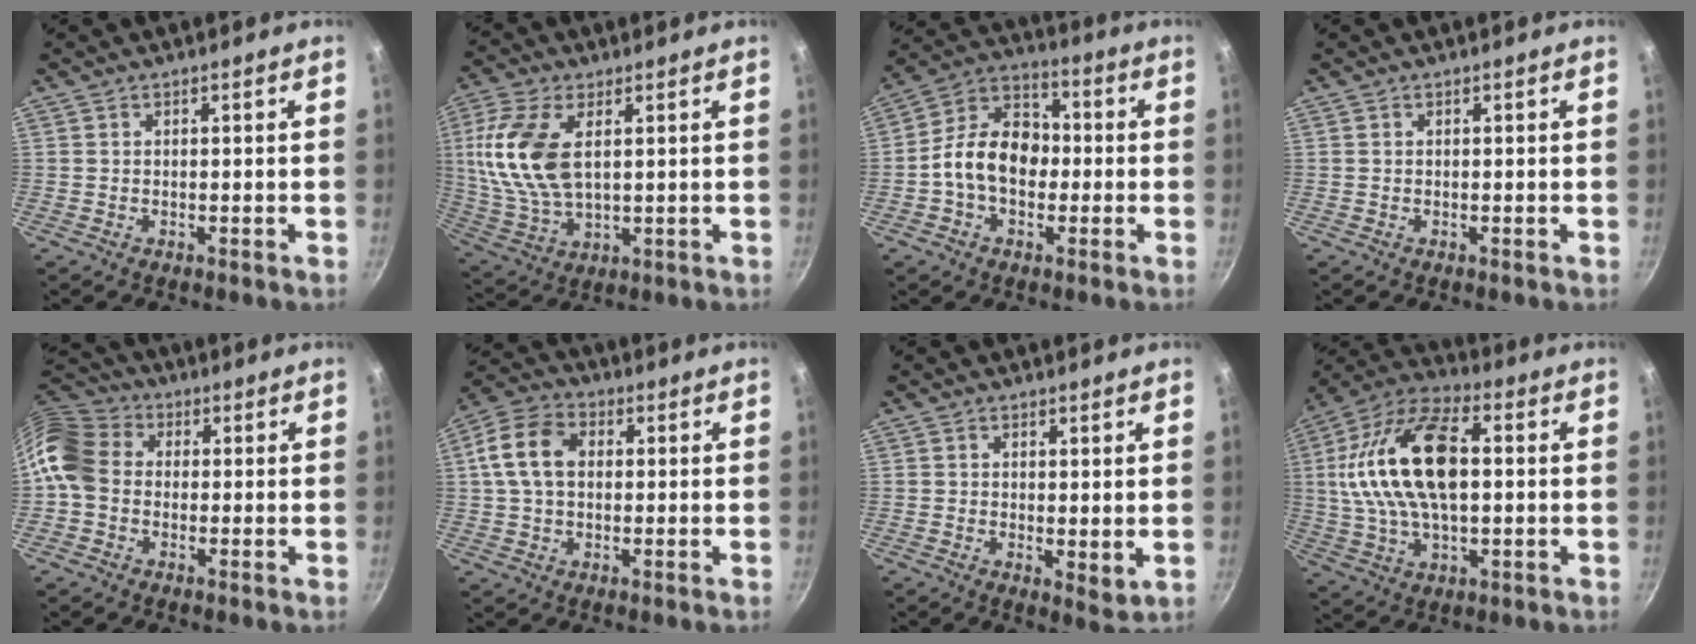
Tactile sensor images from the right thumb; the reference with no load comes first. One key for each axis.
{"total": 14.9, "fx": 3.3, "fy": 8.0, "fz": 12.1, "tx": -0.245, "ty": -0.007, "tz": 0.070}
{"total": 12.9, "fx": -1.4, "fy": 9.4, "fz": 8.8, "tx": -0.109, "ty": 0.040, "tz": -0.044}
{"total": 0.0}
{"total": 10.1, "fx": -0.2, "fy": 8.3, "fz": 5.8, "tx": -0.091, "ty": 0.022, "tz": -0.027}
{"total": 10.4, "fx": 1.5, "fy": 7.5, "fz": 7.1, "tx": -0.121, "ty": 0.019, "tz": 0.015}
{"total": 3.5, "fx": 0.8, "fy": 1.9, "fz": 2.9, "tx": -0.041, "ty": -0.015, "tz": 0.012}
{"total": 21.4, "fx": 2.3, "fy": 11.4, "fz": 18.0, "tx": -0.340, "ty": 0.025, "tz": 0.032}